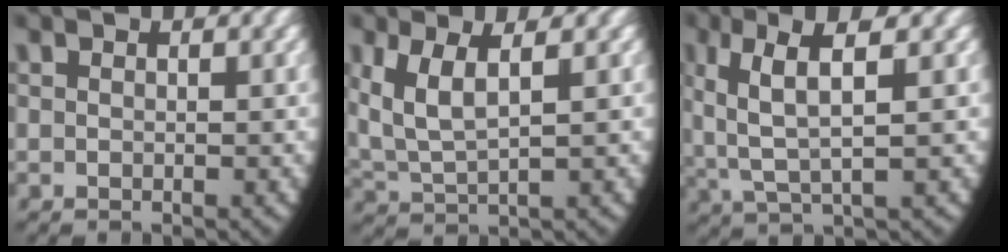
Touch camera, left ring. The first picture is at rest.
{"total": 5.0, "force": [1.1, 3.3, 3.6], "torque": [-0.104, -0.020, 0.033]}
{"total": 5.1, "force": [1.3, 2.3, 4.4], "torque": [-0.094, -0.009, 0.030]}